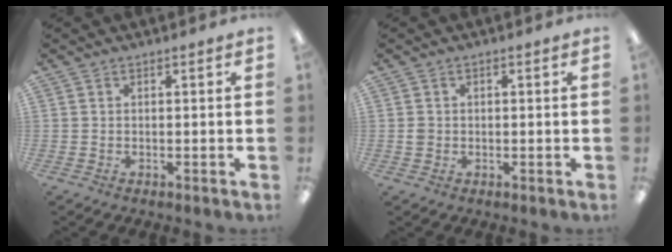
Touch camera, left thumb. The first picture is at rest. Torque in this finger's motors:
{"motor_torque": [-0.20, 0.19, 0.23, -0.11, -0.01]}